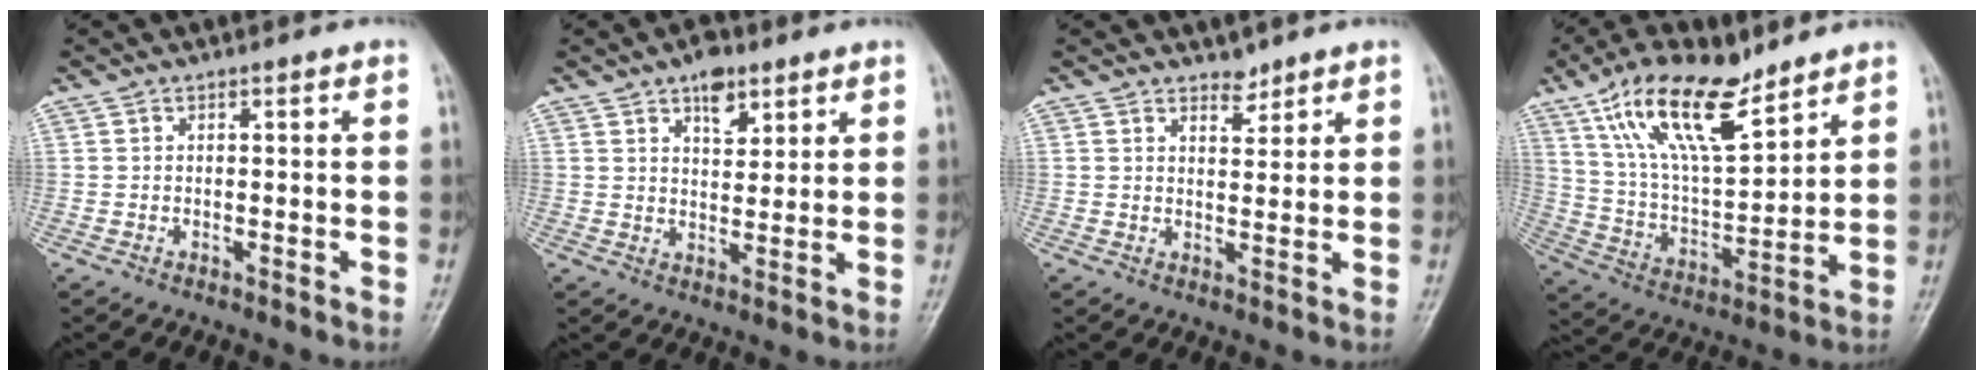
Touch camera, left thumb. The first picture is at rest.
{"total": 6.4, "force": [3.8, 3.5, 3.8], "torque": [-0.034, -0.019, 0.057]}
{"total": 2.6, "force": [2.2, 1.2, 0.6], "torque": [0.007, -0.018, 0.033]}
{"total": 18.4, "force": [11.8, 7.1, 12.2], "torque": [-0.193, -0.047, 0.227]}